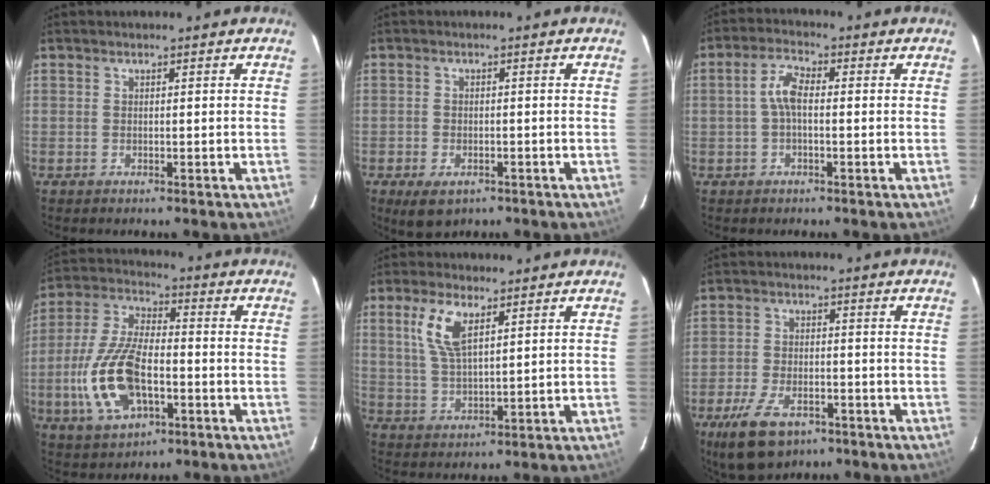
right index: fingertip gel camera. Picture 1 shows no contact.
{"total": 5.2, "force": [-2.9, 3.1, 2.9], "torque": [-0.067, -0.017, -0.044]}
{"total": 4.2, "force": [-0.3, 1.7, 3.8], "torque": [-0.082, 0.014, -0.007]}
{"total": 16.1, "force": [-4.5, 7.8, 13.4], "torque": [-0.296, -0.002, -0.079]}
{"total": 7.5, "force": [3.4, 2.9, 6.0], "torque": [-0.125, 0.006, 0.074]}
{"total": 10.8, "force": [-6.7, 5.5, 6.5], "torque": [-0.152, -0.015, -0.117]}